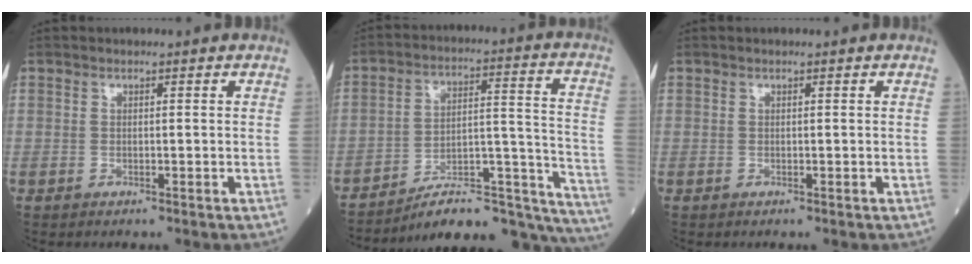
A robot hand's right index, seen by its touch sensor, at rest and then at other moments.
{"total": 22.4, "force": [-20.5, 3.5, 8.2], "torque": [-0.046, 0.061, -0.288]}
{"total": 0.0}